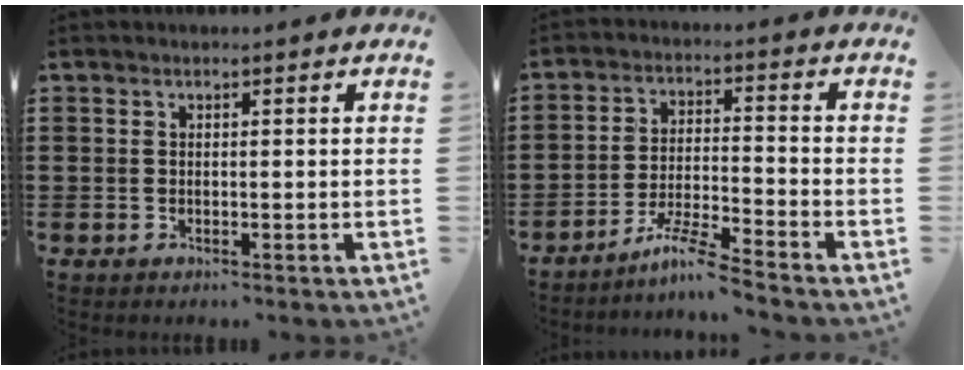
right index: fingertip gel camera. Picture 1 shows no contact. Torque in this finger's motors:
{"motor_torque": [-0.39, 0.45, -0.31, -0.05]}